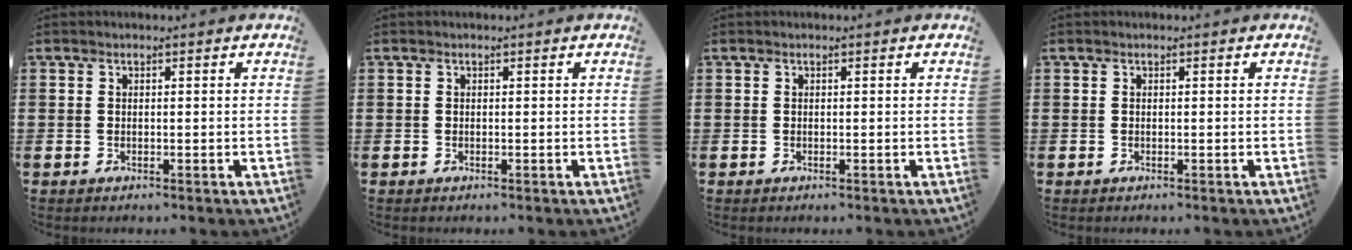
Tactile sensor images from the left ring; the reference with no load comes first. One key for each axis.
{"total": 0.0}
{"total": 0.0}
{"total": 0.0}